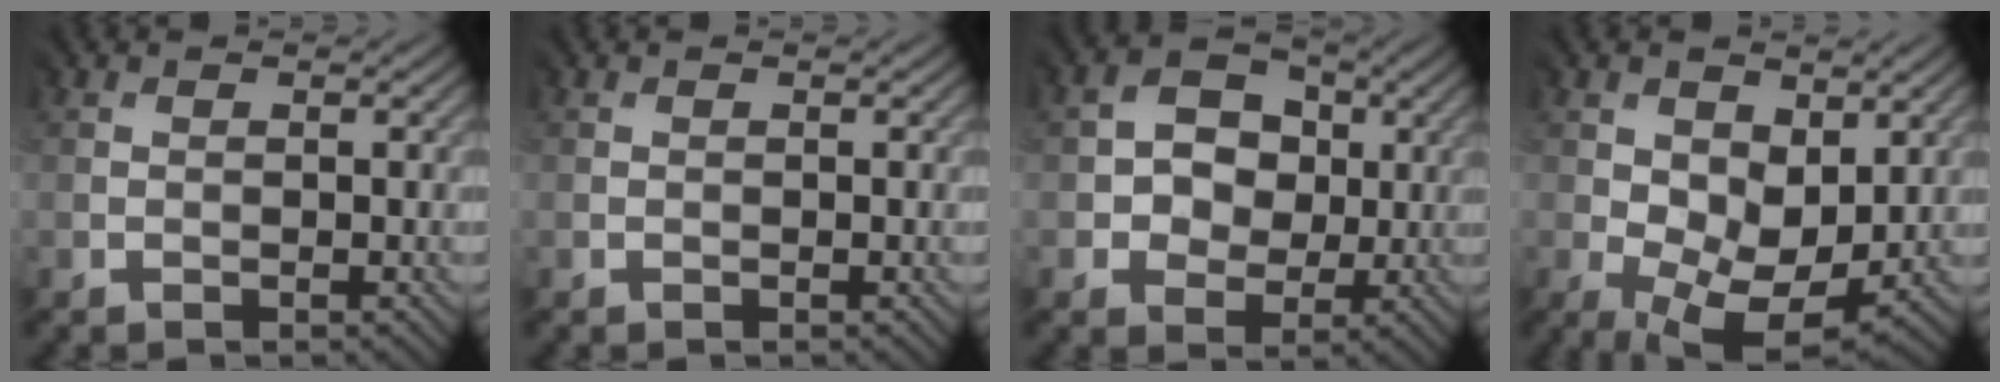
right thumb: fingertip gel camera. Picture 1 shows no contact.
{"total": 0.0}
{"total": 5.6, "force": [0.6, 5.1, 2.2], "torque": [-0.044, 0.003, -0.002]}
{"total": 8.7, "force": [0.6, 6.1, 6.2], "torque": [-0.145, -0.021, 0.022]}